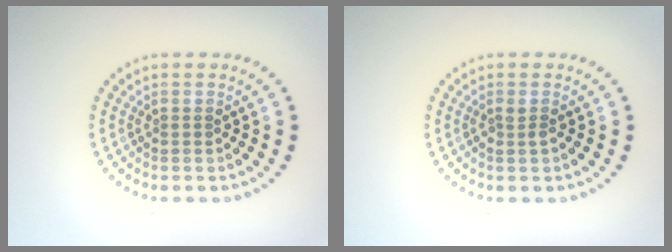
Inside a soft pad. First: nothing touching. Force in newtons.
{"total": 0.6, "press": 0.6, "slide": 0.1}